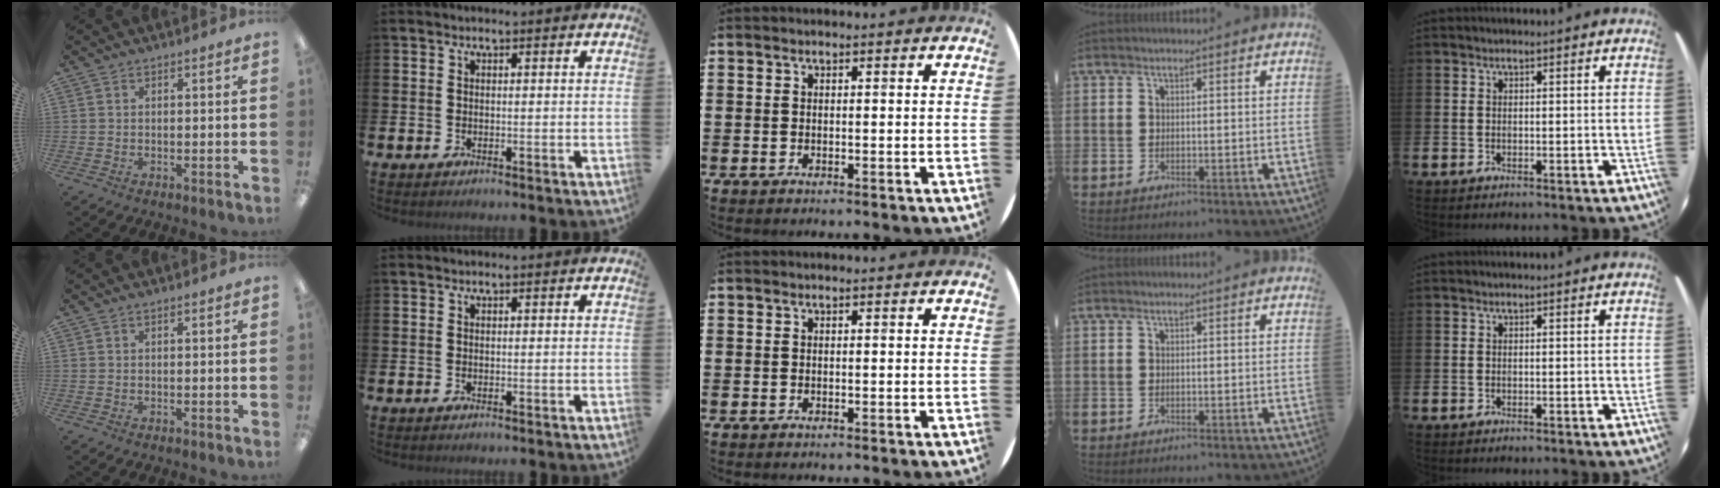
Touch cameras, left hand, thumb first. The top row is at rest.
{}